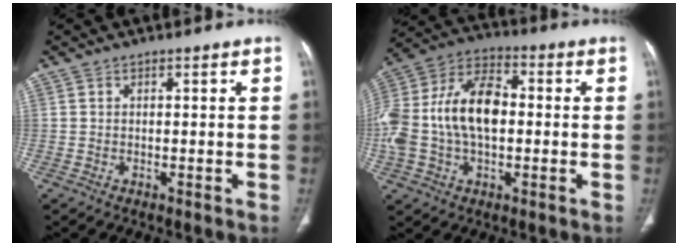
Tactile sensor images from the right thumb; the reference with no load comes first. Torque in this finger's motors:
{"motor_torque": [2.58, 2.42, 1.76, -0.36, 0.23]}